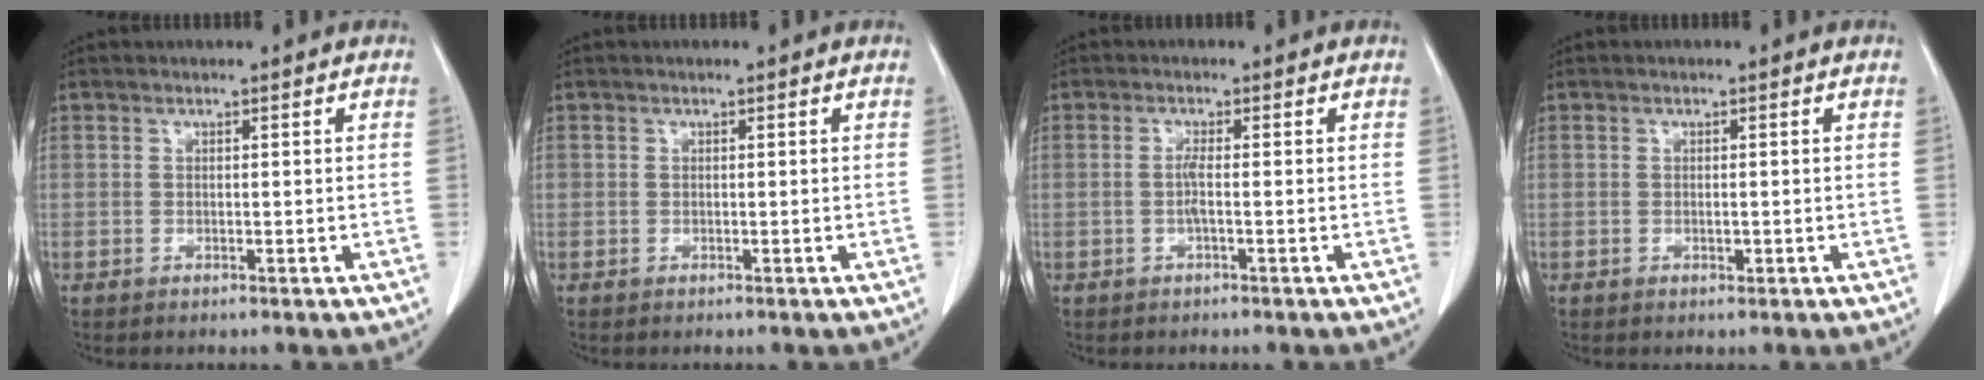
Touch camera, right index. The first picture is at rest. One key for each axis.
{"total": 0.0}
{"total": 1.7, "fx": -0.4, "fy": -0.1, "fz": 1.6, "tx": -0.034, "ty": 0.000, "tz": -0.009}
{"total": 0.7, "fx": -0.2, "fy": 0.3, "fz": 0.7, "tx": -0.014, "ty": -0.002, "tz": -0.001}